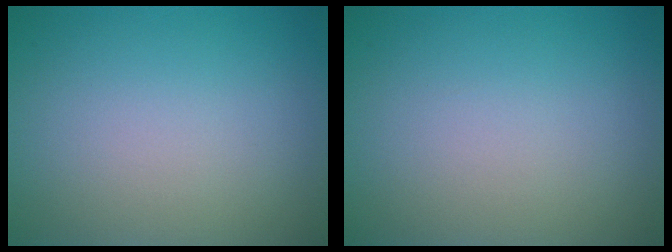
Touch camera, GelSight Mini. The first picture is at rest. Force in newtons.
{"total": 0.0}